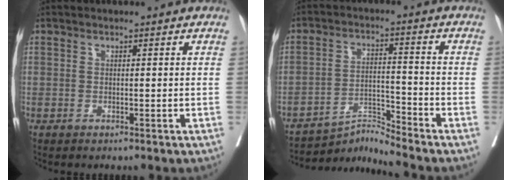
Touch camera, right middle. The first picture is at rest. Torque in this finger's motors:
{"motor_torque": [-0.70, -0.01, 0.01, 0.00]}